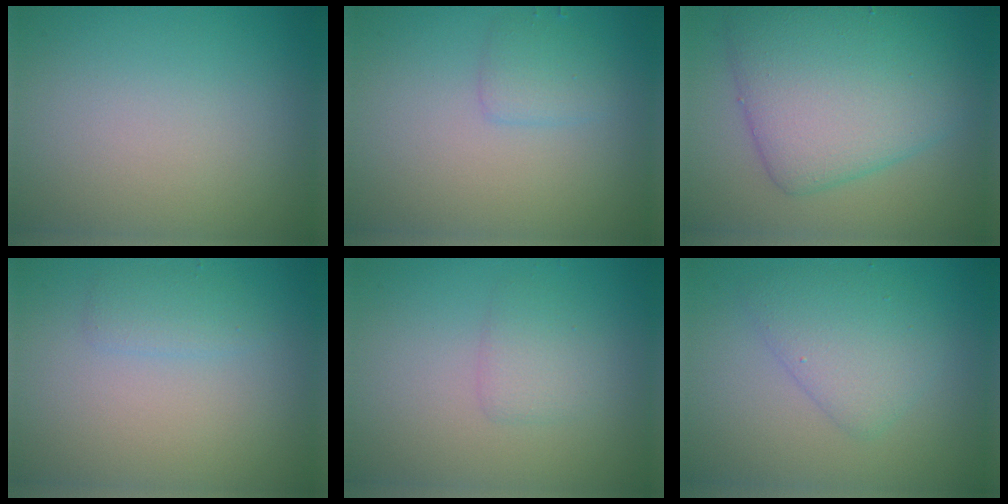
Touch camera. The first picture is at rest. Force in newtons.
{"total": 1.5, "press": 1.5, "slide": 0.2}
{"total": 8.2, "press": 8.2, "slide": 0.0}
{"total": 1.4, "press": 1.4, "slide": 0.1}
{"total": 1.7, "press": 1.7, "slide": 0.0}
{"total": 3.1, "press": 3.1, "slide": 0.1}